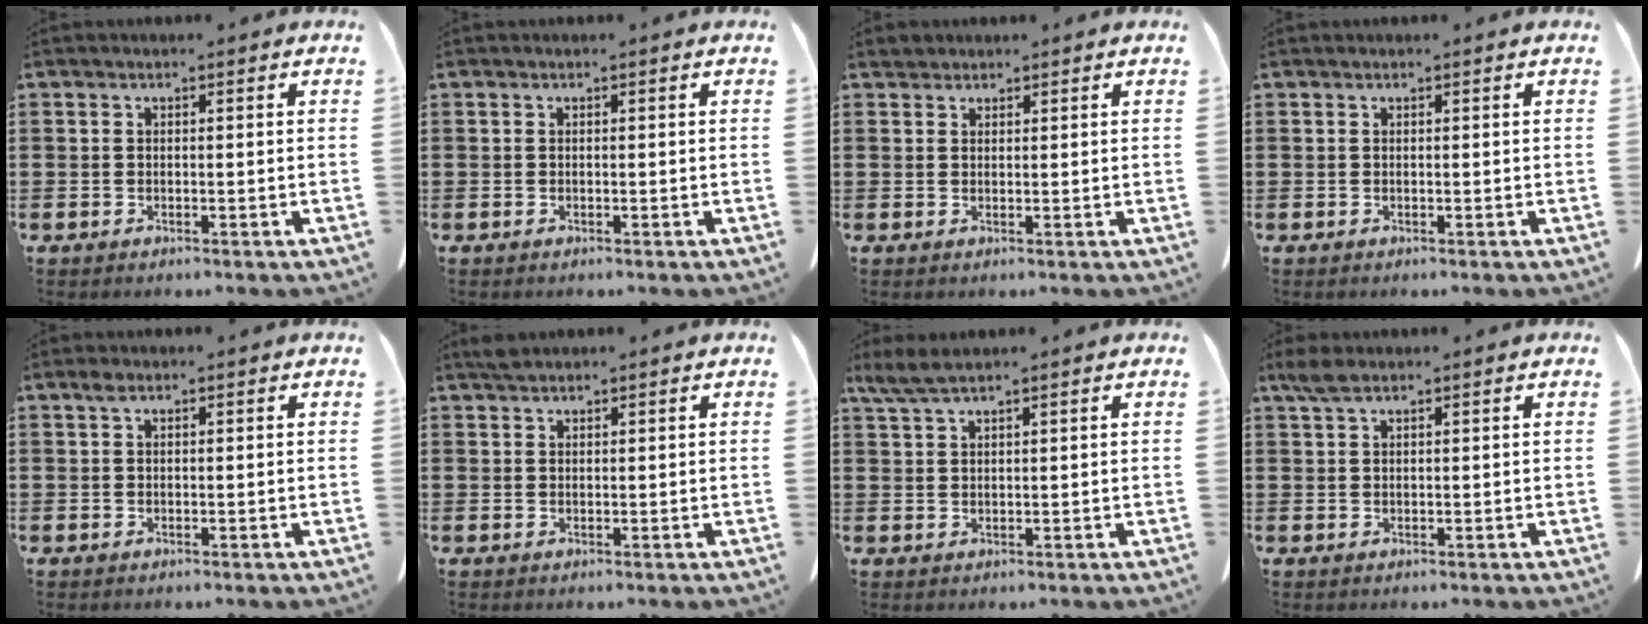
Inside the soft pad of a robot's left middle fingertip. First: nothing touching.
{"total": 0.0}
{"total": 1.5, "force": [1.4, 0.5, 0.0], "torque": [-0.006, 0.001, 0.030]}
{"total": 0.0}
{"total": 1.0, "force": [0.5, 0.4, 0.8], "torque": [-0.017, 0.002, 0.010]}
{"total": 1.4, "force": [1.3, 0.2, 0.4], "torque": [-0.012, -0.002, 0.026]}
{"total": 3.3, "force": [2.5, 0.4, 2.2], "torque": [-0.048, -0.001, 0.048]}
{"total": 2.6, "force": [1.7, 0.7, 1.8], "torque": [-0.041, 0.002, 0.032]}